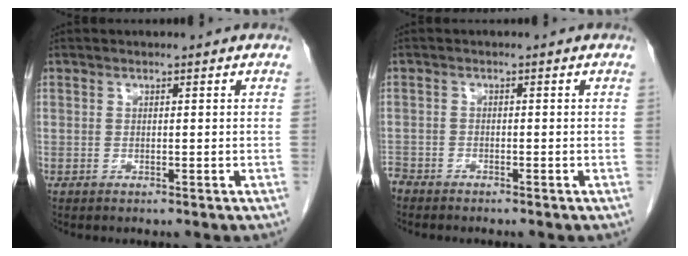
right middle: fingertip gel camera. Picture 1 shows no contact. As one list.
[{"total": 2.5, "force": [-2.4, 0.9, 0.1], "torque": [-0.006, -0.004, -0.048]}]